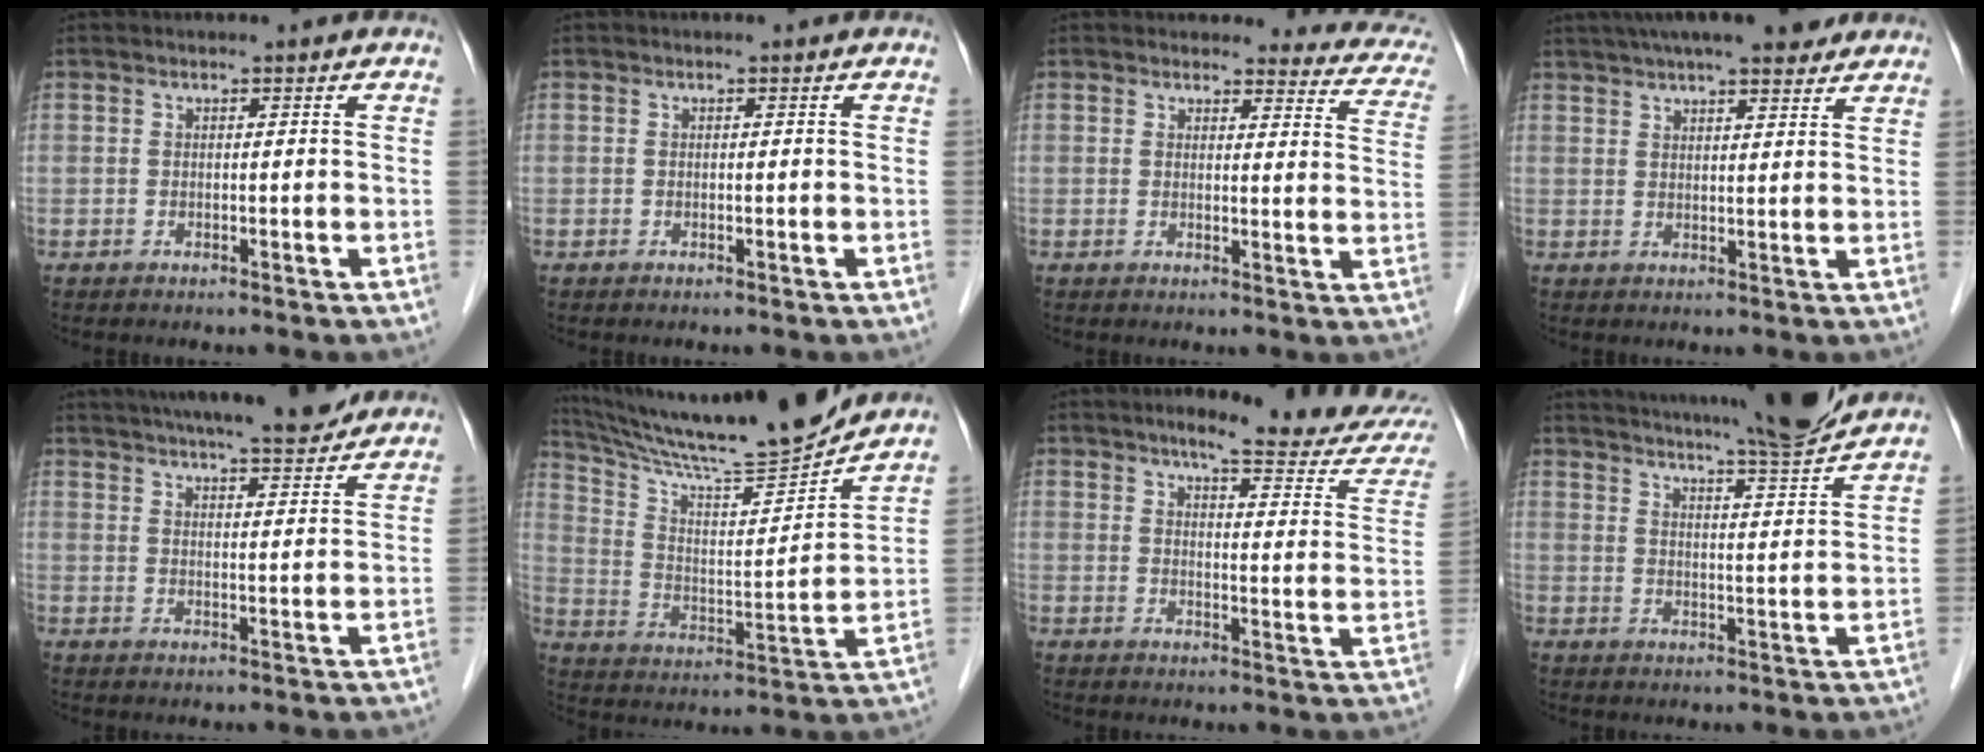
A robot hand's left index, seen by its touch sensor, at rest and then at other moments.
{"total": 0.0}
{"total": 9.7, "force": [9.6, 1.5, 0.8], "torque": [0.019, -0.066, 0.073]}
{"total": 13.7, "force": [11.4, 2.2, 7.3], "torque": [-0.118, 0.034, 0.161]}
{"total": 15.3, "force": [13.7, 1.2, 6.9], "torque": [-0.109, 0.013, 0.191]}
{"total": 17.9, "force": [16.7, -1.2, 6.1], "torque": [-0.117, -0.030, 0.273]}
{"total": 16.2, "force": [14.5, 1.5, 7.1], "torque": [-0.077, -0.043, 0.162]}
{"total": 14.9, "force": [13.7, -1.4, 5.6], "torque": [-0.097, -0.033, 0.188]}